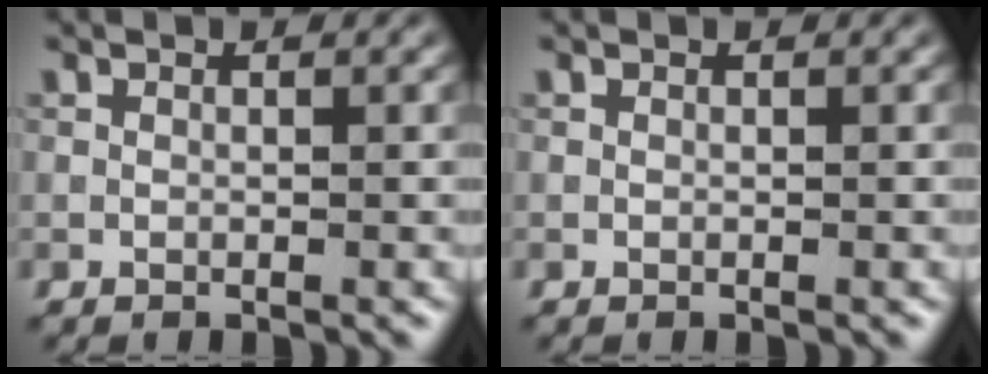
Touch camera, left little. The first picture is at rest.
{"total": 0.0}